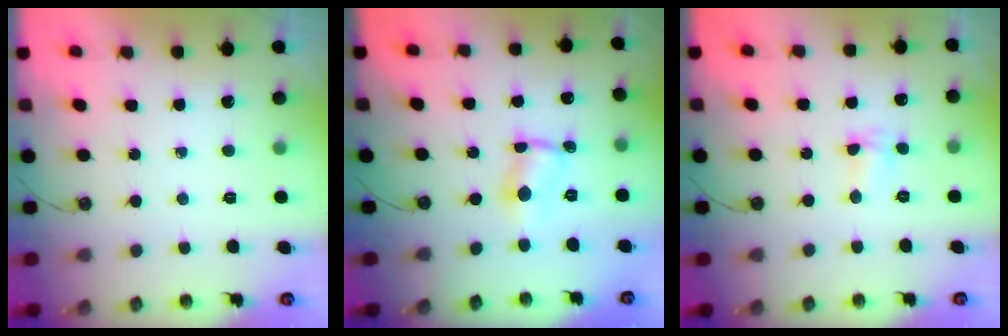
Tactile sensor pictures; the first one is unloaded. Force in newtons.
{"total": 1.6, "press": 1.5, "slide": 0.1}
{"total": 3.6, "press": 3.5, "slide": 0.7}